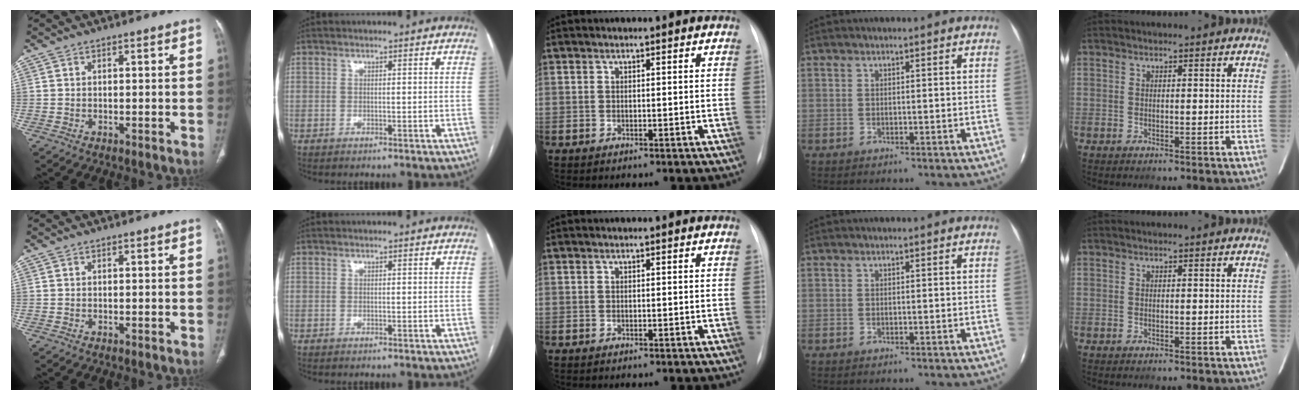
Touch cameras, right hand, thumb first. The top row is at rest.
{}